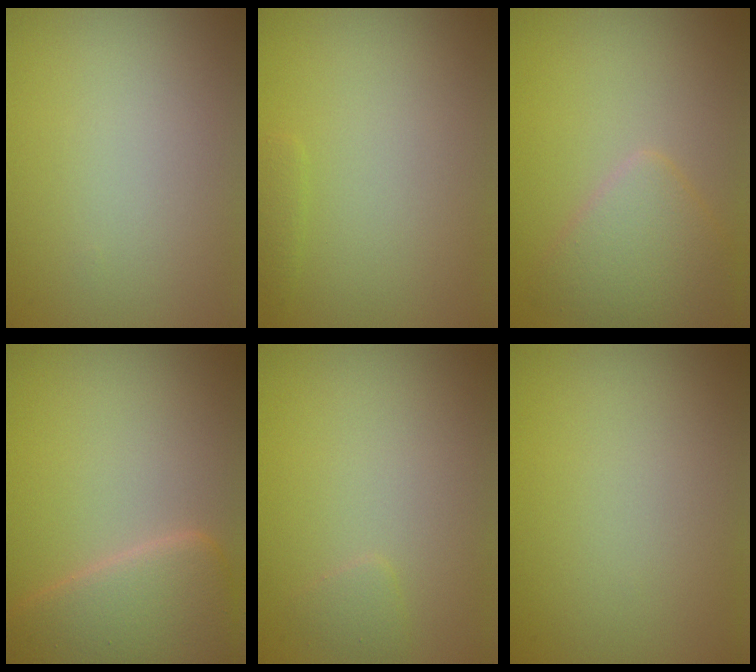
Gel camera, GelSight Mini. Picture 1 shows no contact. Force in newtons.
{"total": 0.7, "press": 0.7, "slide": 0.1}
{"total": 3.4, "press": 3.4, "slide": 0.1}
{"total": 6.1, "press": 6.1, "slide": 0.3}
{"total": 0.7, "press": 0.7, "slide": 0.1}
{"total": 0.0}